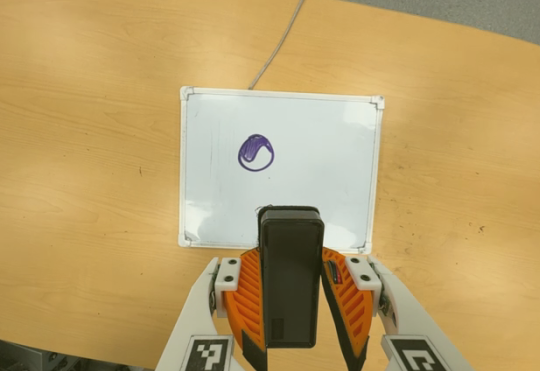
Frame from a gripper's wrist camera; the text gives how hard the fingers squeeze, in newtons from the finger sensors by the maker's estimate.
{"total": 4.3, "left": 3.5, "right": 5.0}